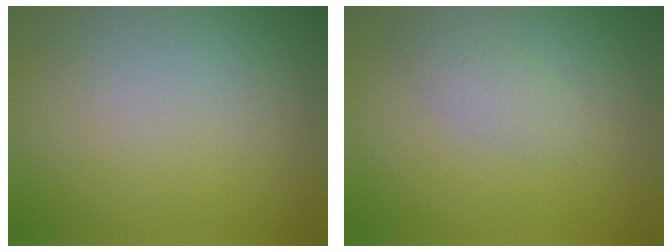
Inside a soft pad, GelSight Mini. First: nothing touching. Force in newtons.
{"total": 1.6, "press": 1.6, "slide": 0.1}